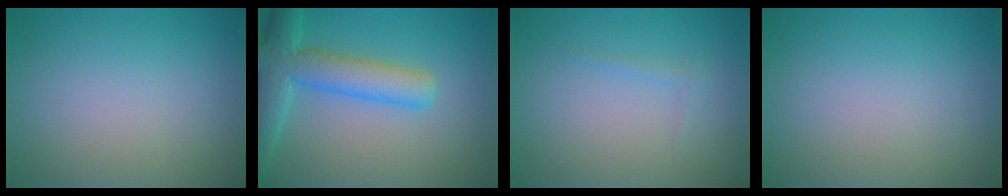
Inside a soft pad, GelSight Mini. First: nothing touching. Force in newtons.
{"total": 6.2, "press": 6.2, "slide": 0.3}
{"total": 0.7, "press": 0.7, "slide": 0.0}
{"total": 0.0}